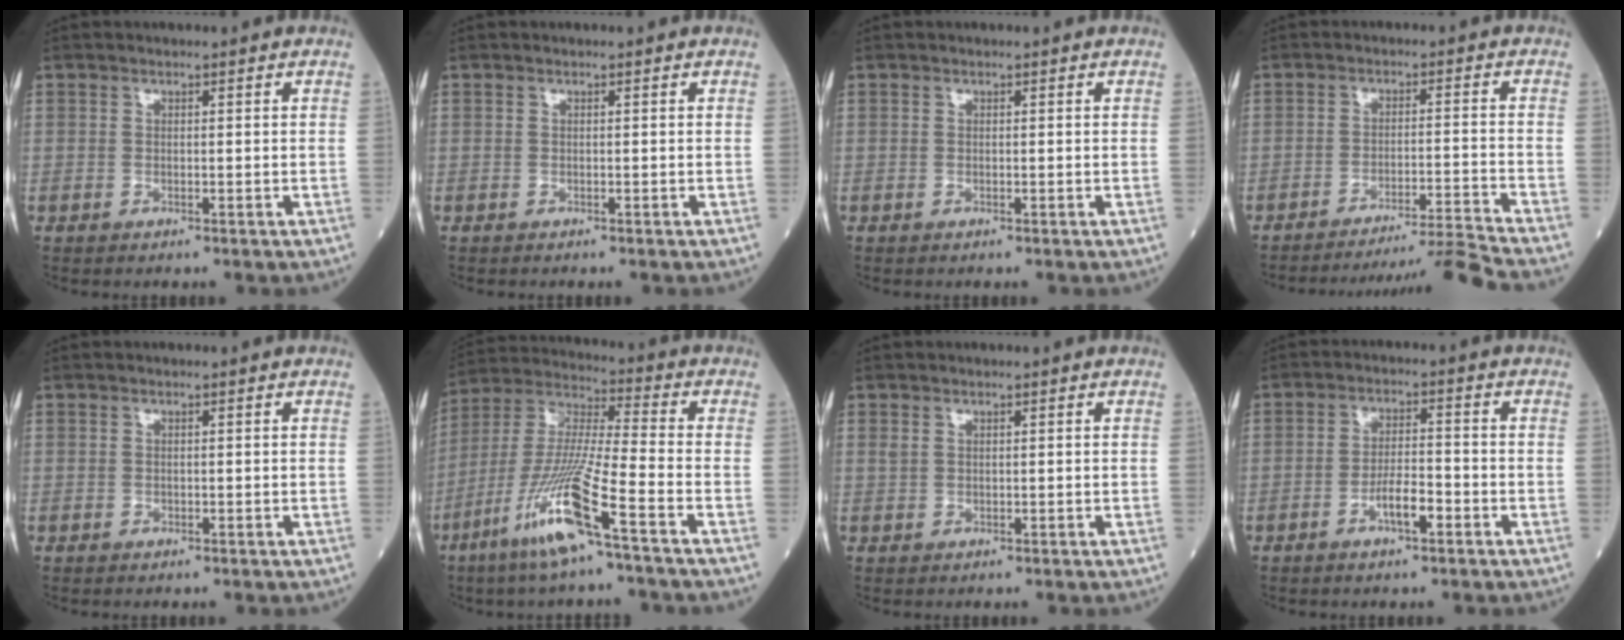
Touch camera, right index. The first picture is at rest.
{"total": 0.0}
{"total": 0.0}
{"total": 10.5, "force": [-9.3, -4.8, 0.5], "torque": [0.000, -0.004, -0.146]}
{"total": 0.0}
{"total": 13.9, "force": [-7.2, -0.4, 11.9], "torque": [-0.251, -0.020, -0.144]}
{"total": 0.6, "force": [0.4, 0.3, 0.3], "torque": [-0.009, 0.007, 0.012]}
{"total": 4.4, "force": [-2.2, 1.1, 3.6], "torque": [-0.065, 0.005, -0.041]}